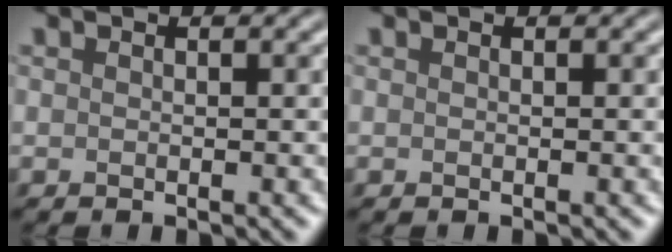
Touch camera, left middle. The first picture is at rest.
{"total": 0.0}